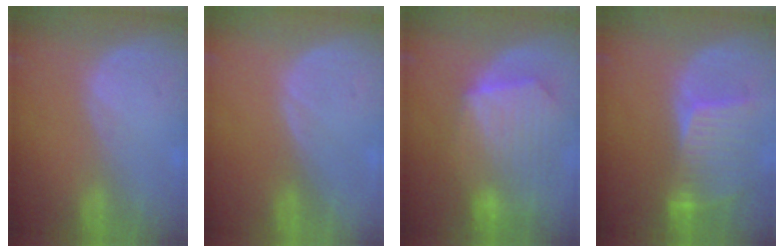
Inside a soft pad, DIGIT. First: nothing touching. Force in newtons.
{"total": 0.0}
{"total": 10.8, "press": 9.5, "slide": 5.2}
{"total": 8.3, "press": 7.7, "slide": 3.2}